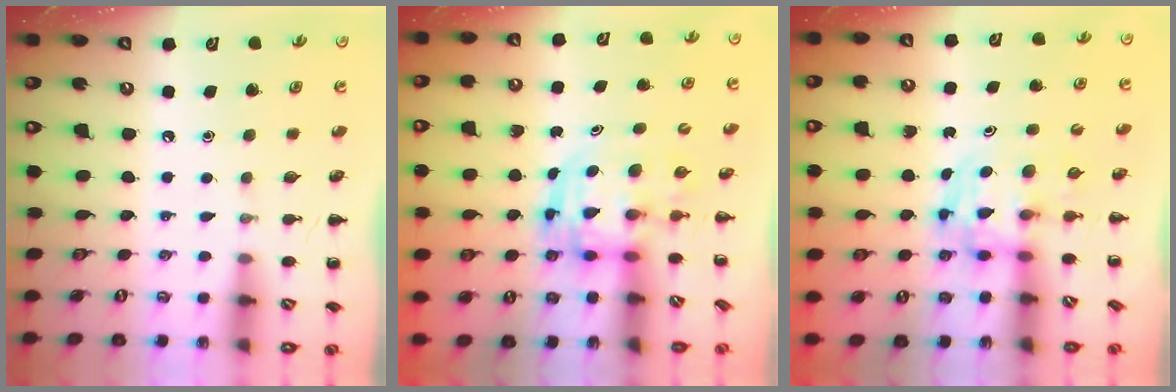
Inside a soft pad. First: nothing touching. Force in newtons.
{"total": 4.0, "press": 3.7, "slide": 1.3}
{"total": 3.7, "press": 3.7, "slide": 0.6}